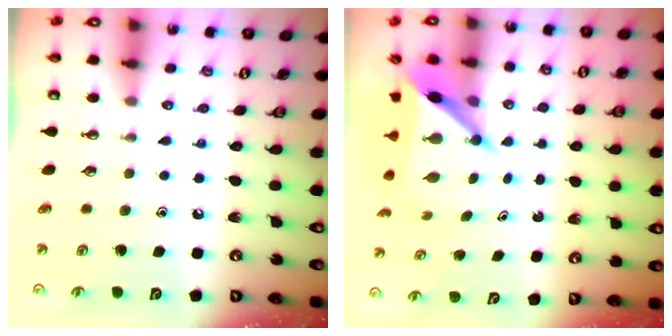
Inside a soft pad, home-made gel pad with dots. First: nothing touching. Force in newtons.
{"total": 7.1, "press": 7.1, "slide": 0.6}